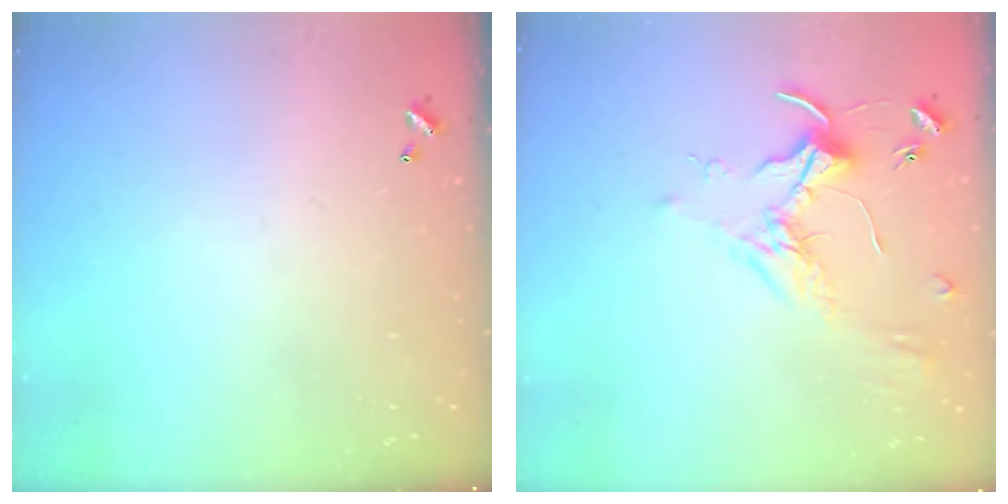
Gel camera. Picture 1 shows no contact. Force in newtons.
{"total": 1.7, "press": 1.6, "slide": 0.4}